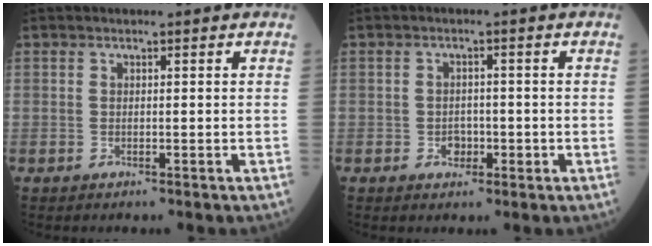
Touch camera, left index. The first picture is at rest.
{"total": 2.3, "force": [-0.8, 1.8, 1.2], "torque": [-0.011, 0.006, -0.007]}